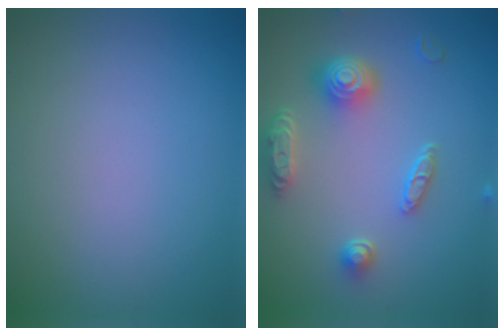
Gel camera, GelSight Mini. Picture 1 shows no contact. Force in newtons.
{"total": 4.8, "press": 4.0, "slide": 2.8}